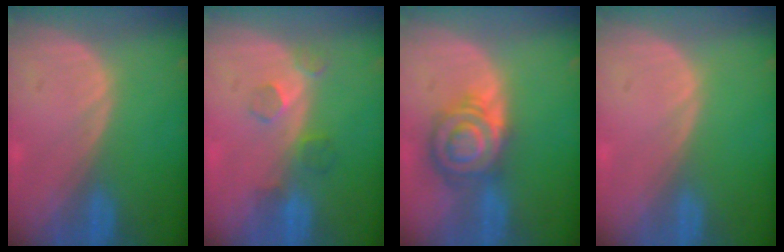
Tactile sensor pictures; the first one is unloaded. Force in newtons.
{"total": 4.0, "press": 3.6, "slide": 1.8}
{"total": 7.4, "press": 7.4, "slide": 0.4}
{"total": 0.0}